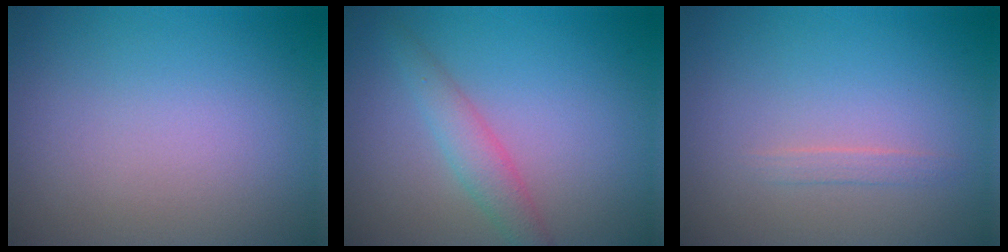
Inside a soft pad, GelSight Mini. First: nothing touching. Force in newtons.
{"total": 2.5, "press": 2.5, "slide": 0.1}
{"total": 0.8, "press": 0.8, "slide": 0.0}